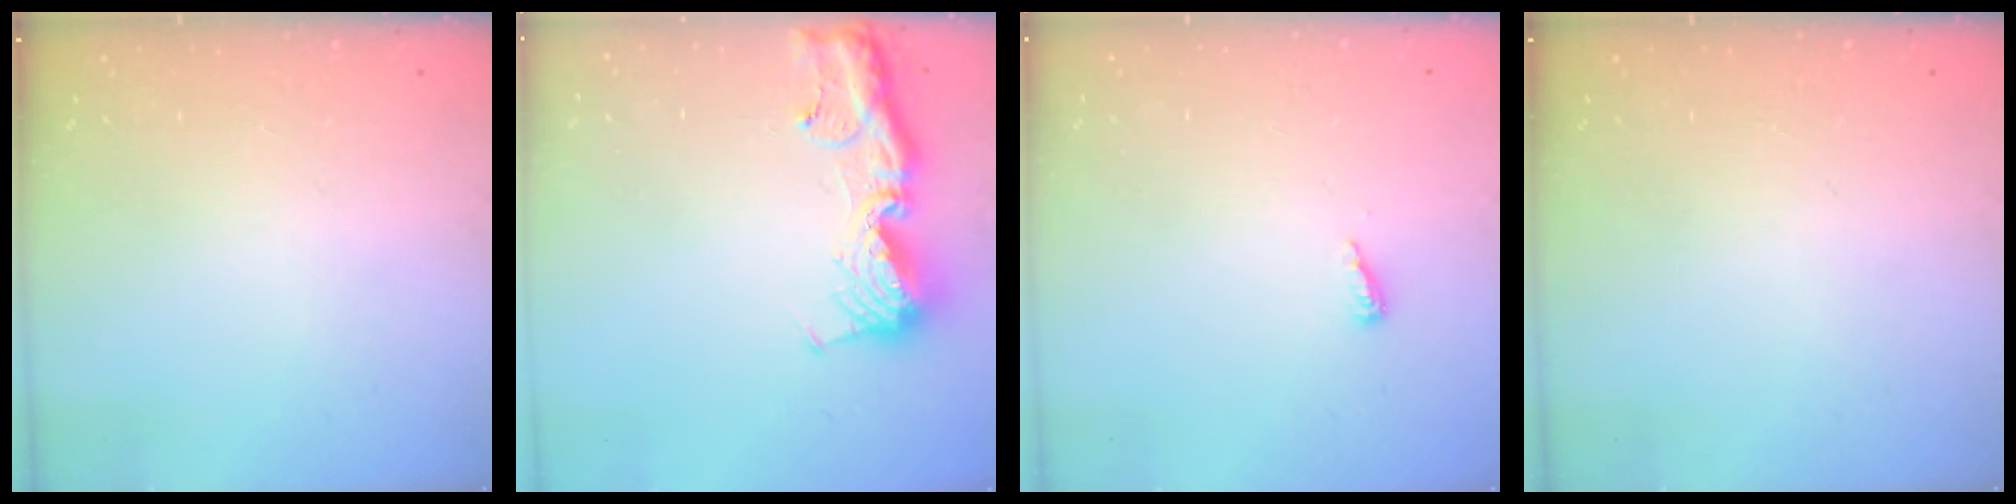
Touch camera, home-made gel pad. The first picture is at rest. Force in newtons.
{"total": 13.2, "press": 13.1, "slide": 1.3}
{"total": 4.2, "press": 4.1, "slide": 0.4}
{"total": 0.0}